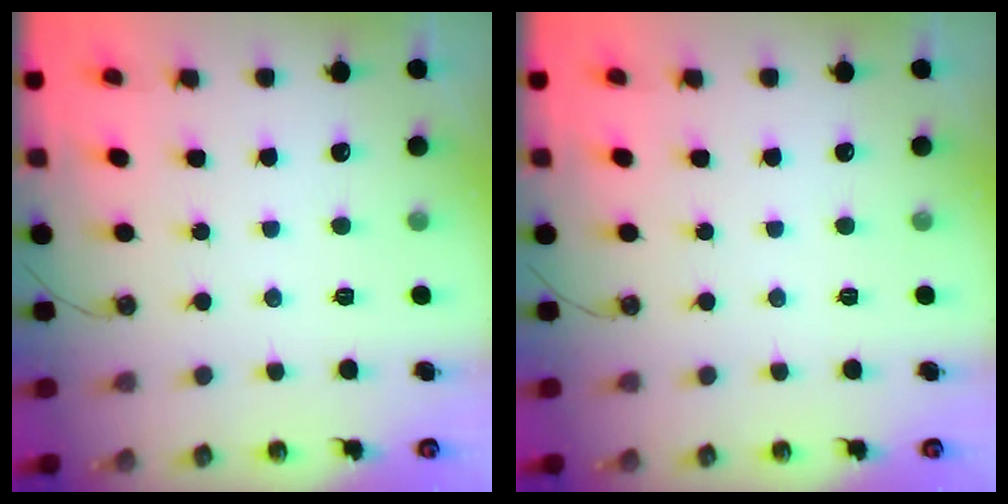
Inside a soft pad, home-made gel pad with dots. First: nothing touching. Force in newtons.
{"total": 0.0}